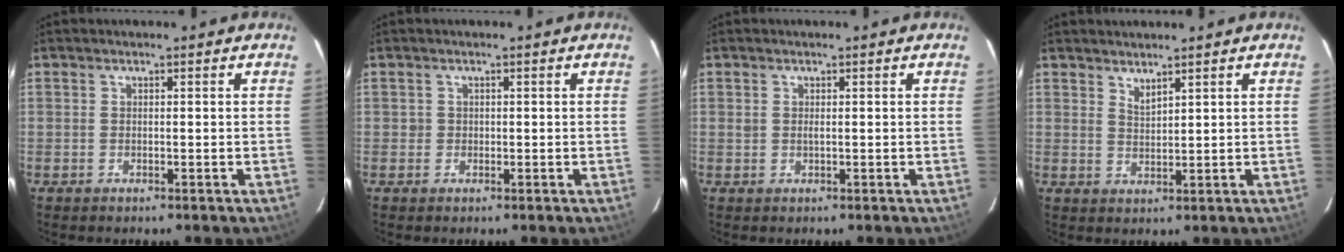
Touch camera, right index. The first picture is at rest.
{"total": 1.0, "force": [-0.1, 1.0, 0.0], "torque": [0.002, 0.001, -0.002]}
{"total": 0.7, "force": [0.2, 0.2, 0.6], "torque": [-0.013, 0.001, 0.003]}
{"total": 2.2, "force": [1.9, 0.2, 0.9], "torque": [-0.016, 0.000, 0.034]}